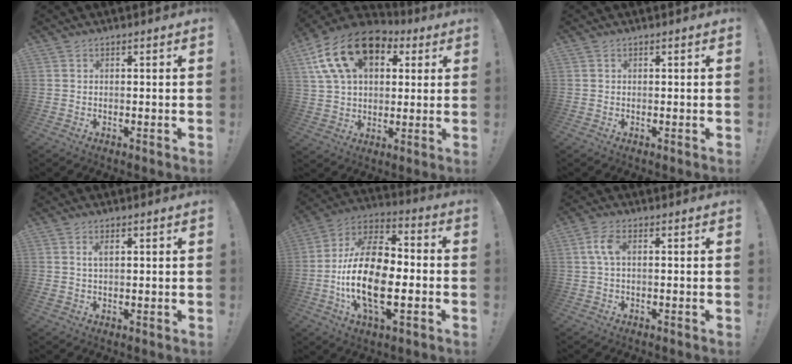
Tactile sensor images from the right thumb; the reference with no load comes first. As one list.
[{"total": 19.8, "force": [8.7, 12.7, 12.5], "torque": [-0.214, -0.029, 0.157]}, {"total": 0.0}, {"total": 2.1, "force": [0.9, 0.6, 1.7], "torque": [-0.024, -0.005, 0.014]}, {"total": 22.4, "force": [-4.3, 11.5, 18.7], "torque": [-0.358, 0.015, -0.071]}, {"total": 4.8, "force": [0.7, 2.2, 4.3], "torque": [-0.082, 0.005, 0.011]}]